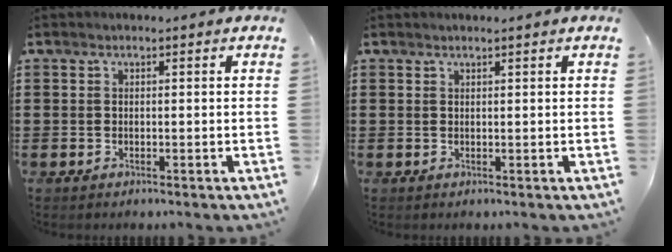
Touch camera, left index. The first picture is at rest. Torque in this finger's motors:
{"motor_torque": [-0.37, 0.79, -0.01, -0.01]}